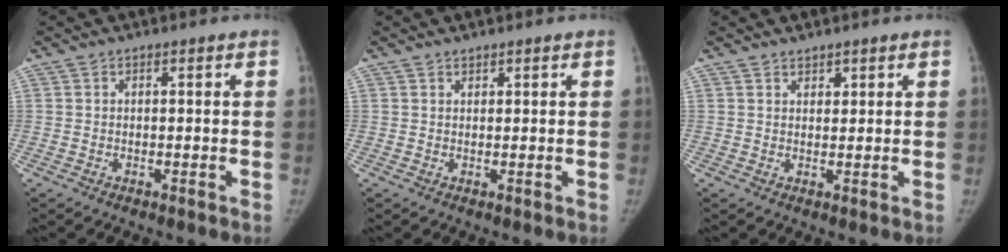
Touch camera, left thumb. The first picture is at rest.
{"total": 0.7, "force": [0.7, 0.3, 0.1], "torque": [0.003, -0.006, 0.011]}
{"total": 1.7, "force": [1.4, 0.9, 0.4], "torque": [0.009, -0.008, 0.020]}